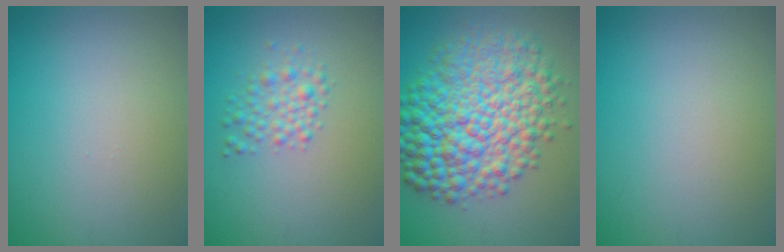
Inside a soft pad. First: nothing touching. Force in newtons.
{"total": 2.2, "press": 2.2, "slide": 0.1}
{"total": 11.0, "press": 11.0, "slide": 0.1}
{"total": 0.0}